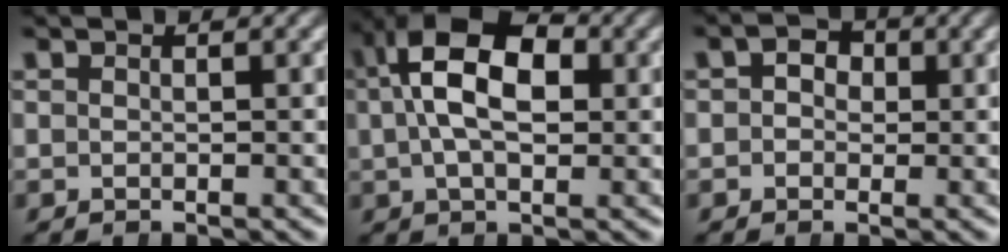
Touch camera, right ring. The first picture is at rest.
{"total": 11.8, "force": [2.8, 7.3, 8.9], "torque": [-0.141, 0.022, 0.028]}
{"total": 2.8, "force": [0.2, 2.4, 1.5], "torque": [-0.010, 0.004, -0.003]}